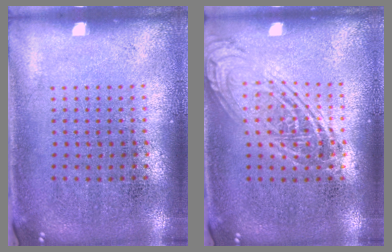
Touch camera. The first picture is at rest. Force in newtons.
{"total": 2.5, "press": 2.5, "slide": 0.2}